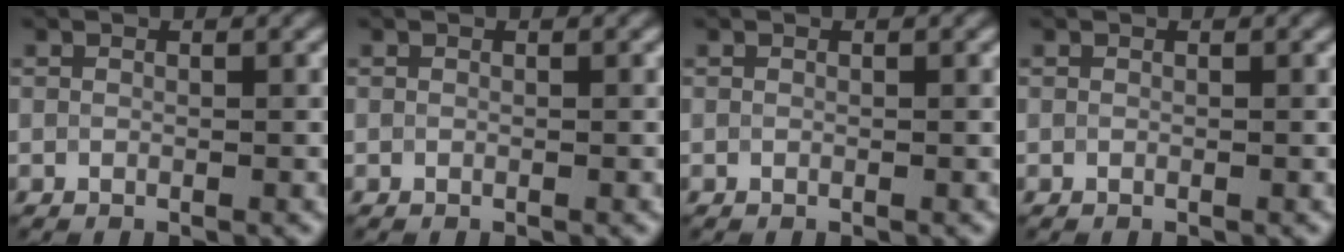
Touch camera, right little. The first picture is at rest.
{"total": 0.0}
{"total": 0.0}
{"total": 0.0}